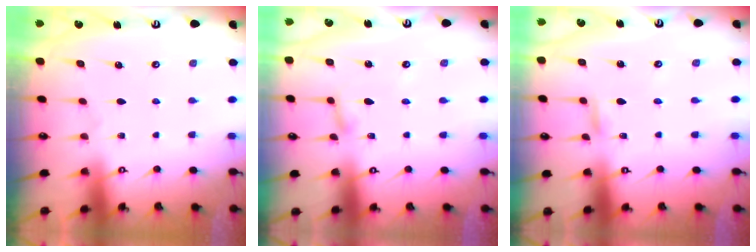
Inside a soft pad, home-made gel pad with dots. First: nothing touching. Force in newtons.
{"total": 2.7, "press": 2.7, "slide": 0.2}
{"total": 2.8, "press": 2.8, "slide": 0.3}